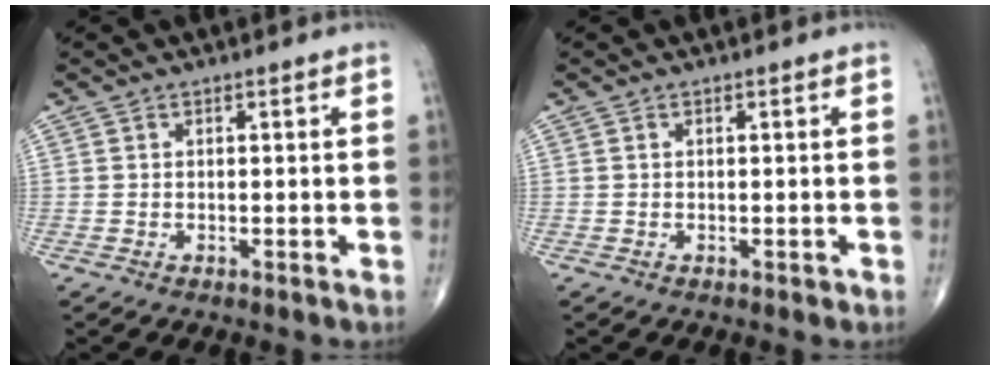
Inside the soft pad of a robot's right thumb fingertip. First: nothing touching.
{"total": 0.6, "force": [-0.1, 0.3, 0.5], "torque": [-0.005, -0.001, -0.002]}